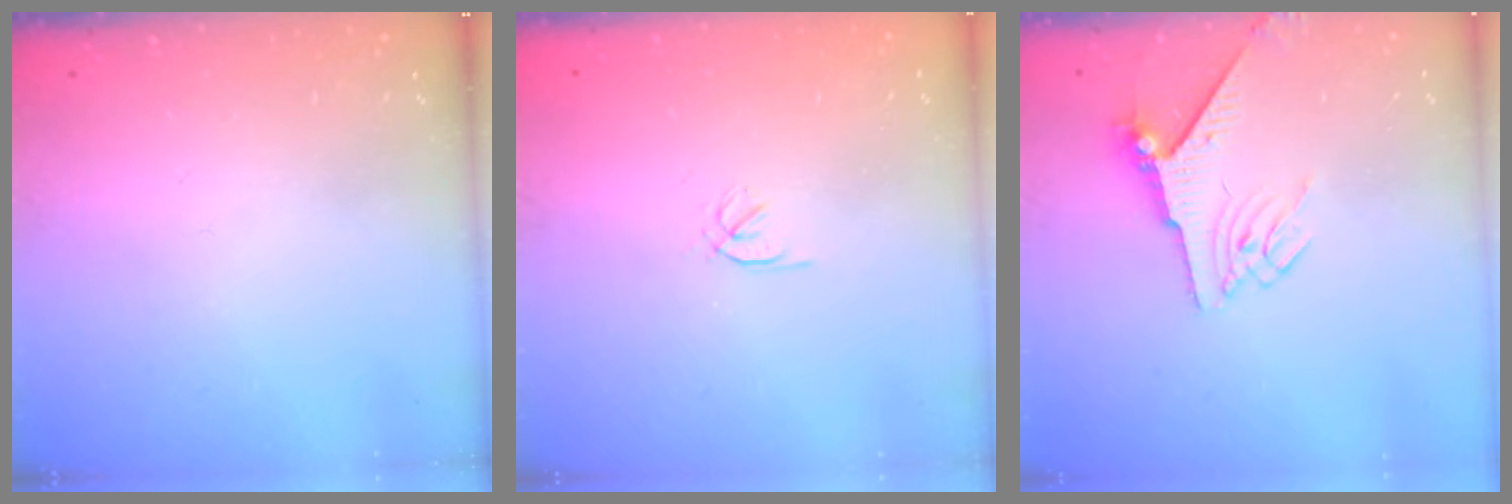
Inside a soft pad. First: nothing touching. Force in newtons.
{"total": 0.5, "press": 0.4, "slide": 0.4}
{"total": 6.2, "press": 6.1, "slide": 1.0}